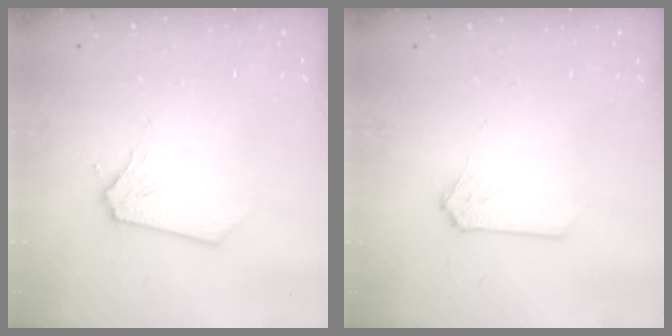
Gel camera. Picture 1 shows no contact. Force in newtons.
{"total": 0.0}